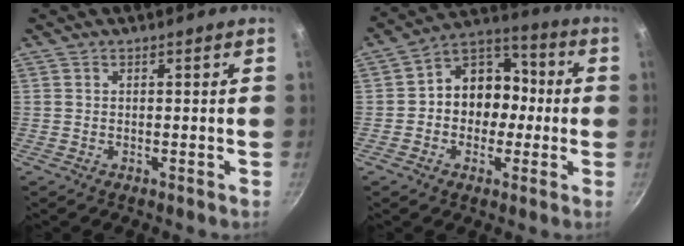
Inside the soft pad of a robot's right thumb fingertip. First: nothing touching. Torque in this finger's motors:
{"motor_torque": [-0.15, 0.47, 0.23, 0.11, 0.05]}